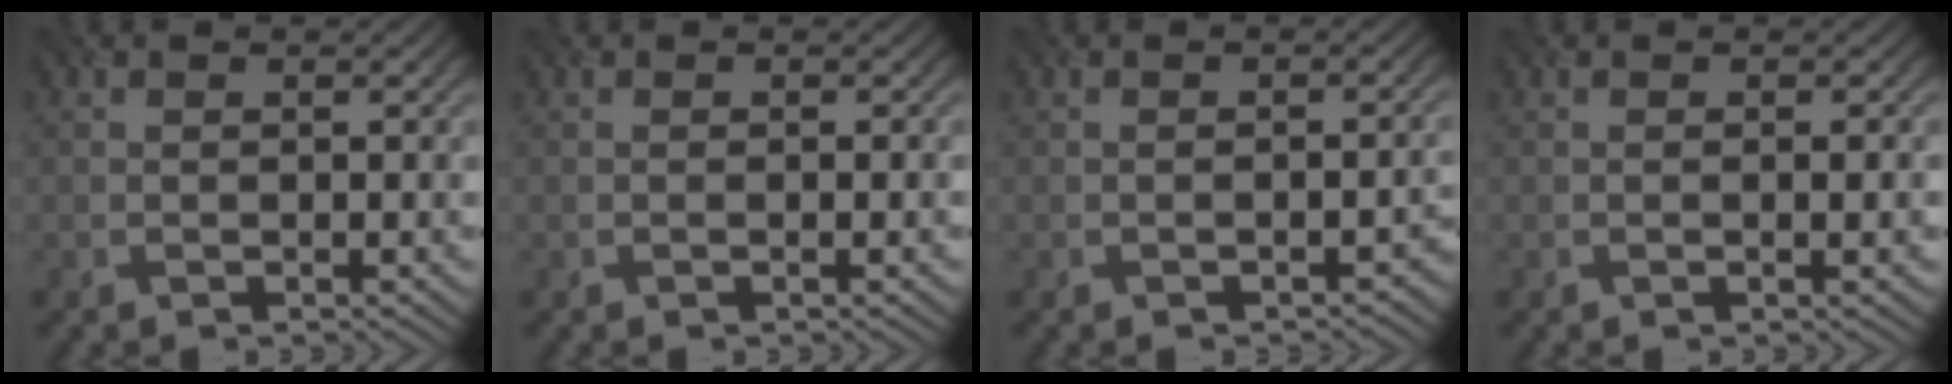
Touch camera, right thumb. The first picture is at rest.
{"total": 0.7, "force": [-0.2, 0.0, 0.7], "torque": [-0.010, 0.001, -0.003]}
{"total": 1.7, "force": [-1.0, 0.5, 1.3], "torque": [-0.018, 0.004, -0.012]}
{"total": 1.7, "force": [-0.1, 0.2, 1.6], "torque": [-0.026, 0.001, -0.002]}